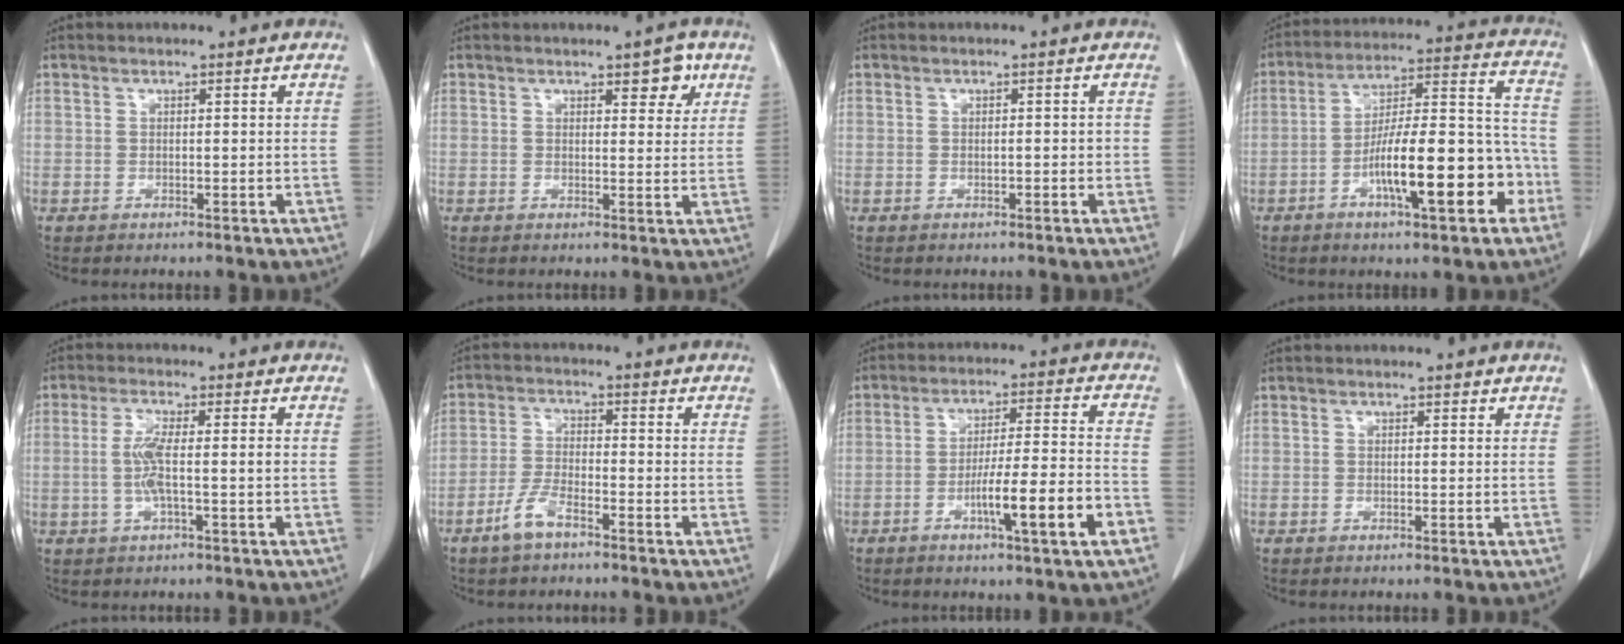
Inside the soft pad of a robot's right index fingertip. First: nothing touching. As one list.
[{"total": 3.6, "force": [2.0, 1.5, 2.6], "torque": [-0.026, -0.001, 0.025]}, {"total": 0.8, "force": [-0.2, 0.3, 0.7], "torque": [-0.010, 0.001, -0.003]}, {"total": 16.9, "force": [-6.5, 3.5, 15.2], "torque": [-0.241, 0.022, -0.099]}, {"total": 4.6, "force": [-0.4, 0.2, 4.6], "torque": [-0.097, 0.000, -0.009]}, {"total": 4.6, "force": [-3.2, 1.1, 3.1], "torque": [-0.072, -0.002, -0.065]}, {"total": 11.3, "force": [-4.6, -0.1, 10.3], "torque": [-0.166, -0.002, -0.073]}, {"total": 0.6, "force": [0.5, 0.3, 0.1], "torque": [-0.001, 0.003, 0.004]}]